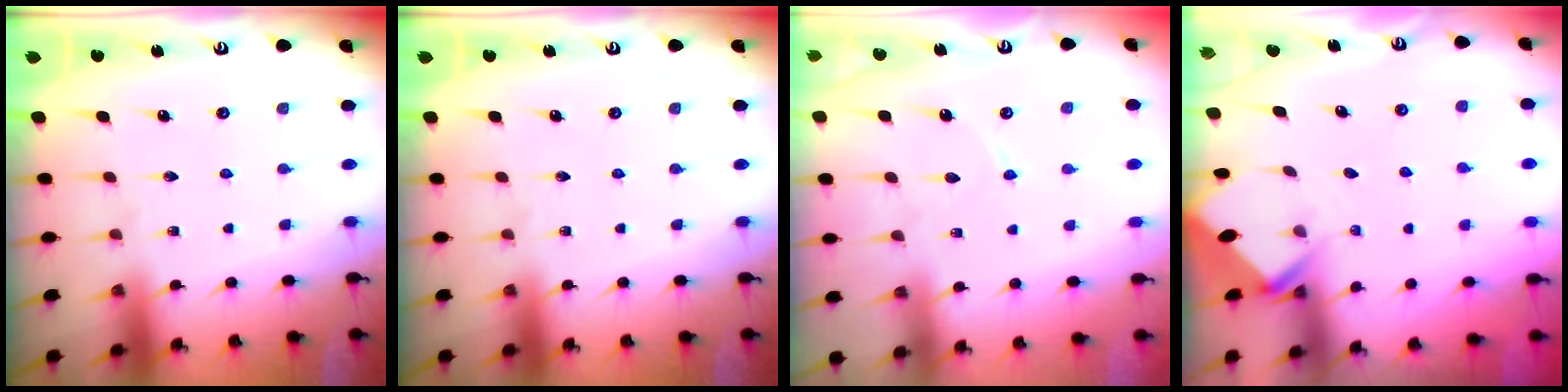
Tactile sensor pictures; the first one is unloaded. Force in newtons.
{"total": 0.0}
{"total": 3.2, "press": 3.1, "slide": 0.4}
{"total": 2.9, "press": 2.9, "slide": 0.2}